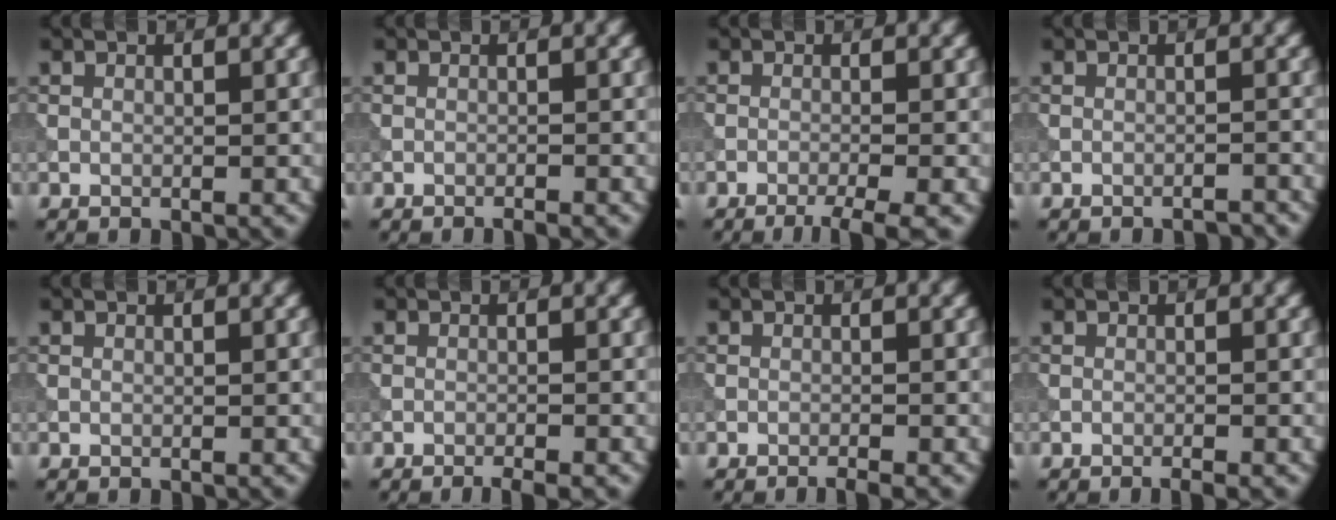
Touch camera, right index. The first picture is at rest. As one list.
[{"total": 0.8, "force": [-0.6, 0.1, 0.5], "torque": [-0.004, 0.000, -0.014]}, {"total": 3.4, "force": [-2.3, 0.5, 2.5], "torque": [-0.035, 0.001, -0.043]}, {"total": 1.5, "force": [-1.4, 0.2, 0.5], "torque": [0.004, 0.004, -0.022]}, {"total": 0.0}, {"total": 1.9, "force": [-1.3, 0.2, 1.3], "torque": [-0.017, 0.001, -0.023]}, {"total": 1.4, "force": [-0.9, 0.2, 1.0], "torque": [-0.010, 0.000, -0.017]}, {"total": 1.1, "force": [-0.7, 0.2, 0.8], "torque": [-0.008, -0.002, -0.013]}]